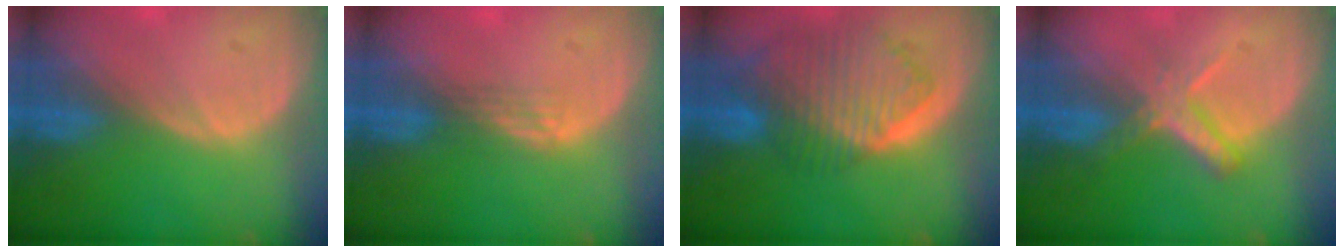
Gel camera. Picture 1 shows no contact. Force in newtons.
{"total": 2.1, "press": 1.6, "slide": 1.3}
{"total": 10.1, "press": 8.6, "slide": 5.2}
{"total": 5.5, "press": 4.9, "slide": 2.5}